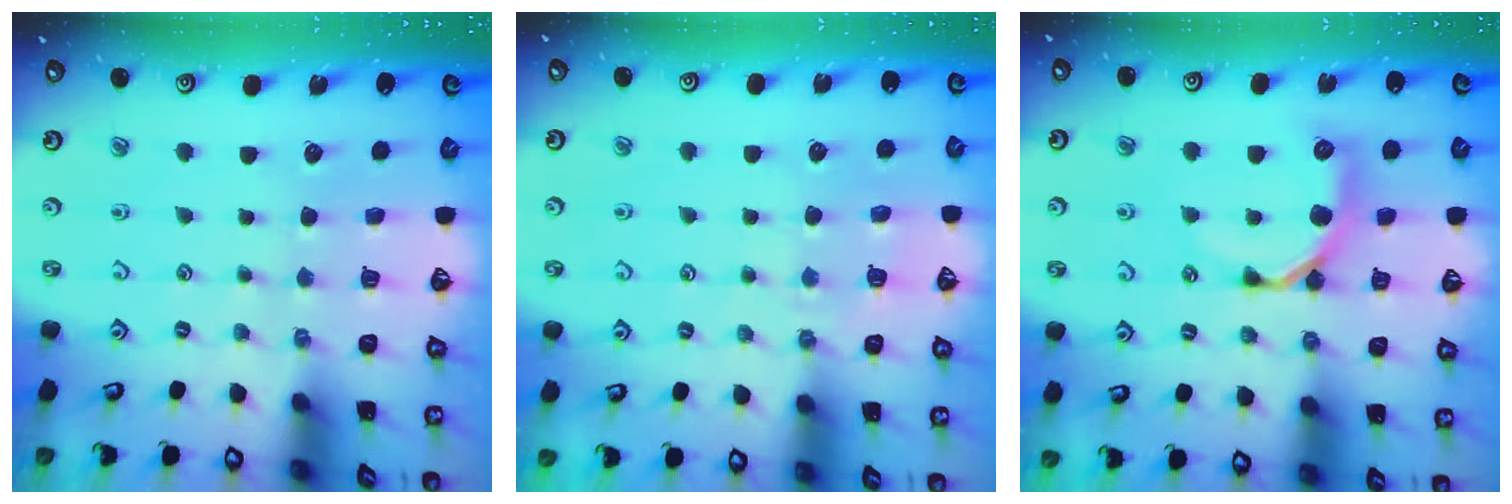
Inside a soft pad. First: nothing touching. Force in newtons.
{"total": 4.0, "press": 3.9, "slide": 0.6}
{"total": 9.9, "press": 9.9, "slide": 0.3}